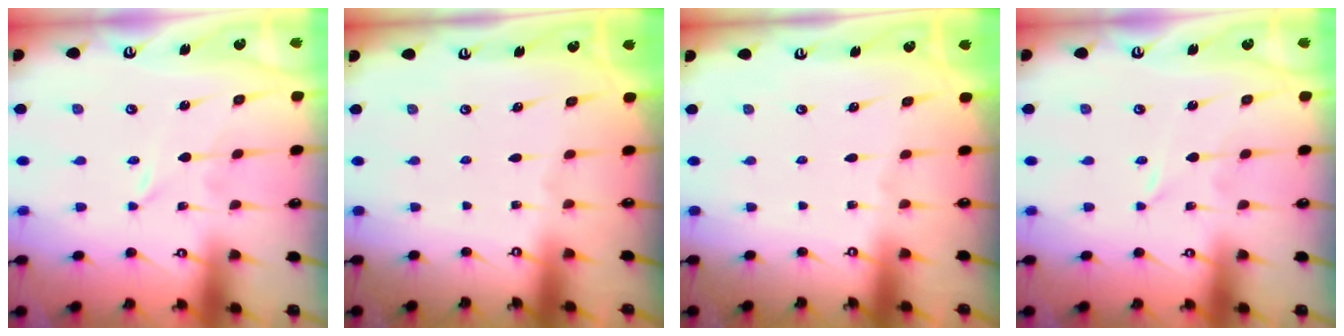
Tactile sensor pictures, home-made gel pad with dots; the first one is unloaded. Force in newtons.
{"total": 0.0}
{"total": 0.0}
{"total": 0.0}